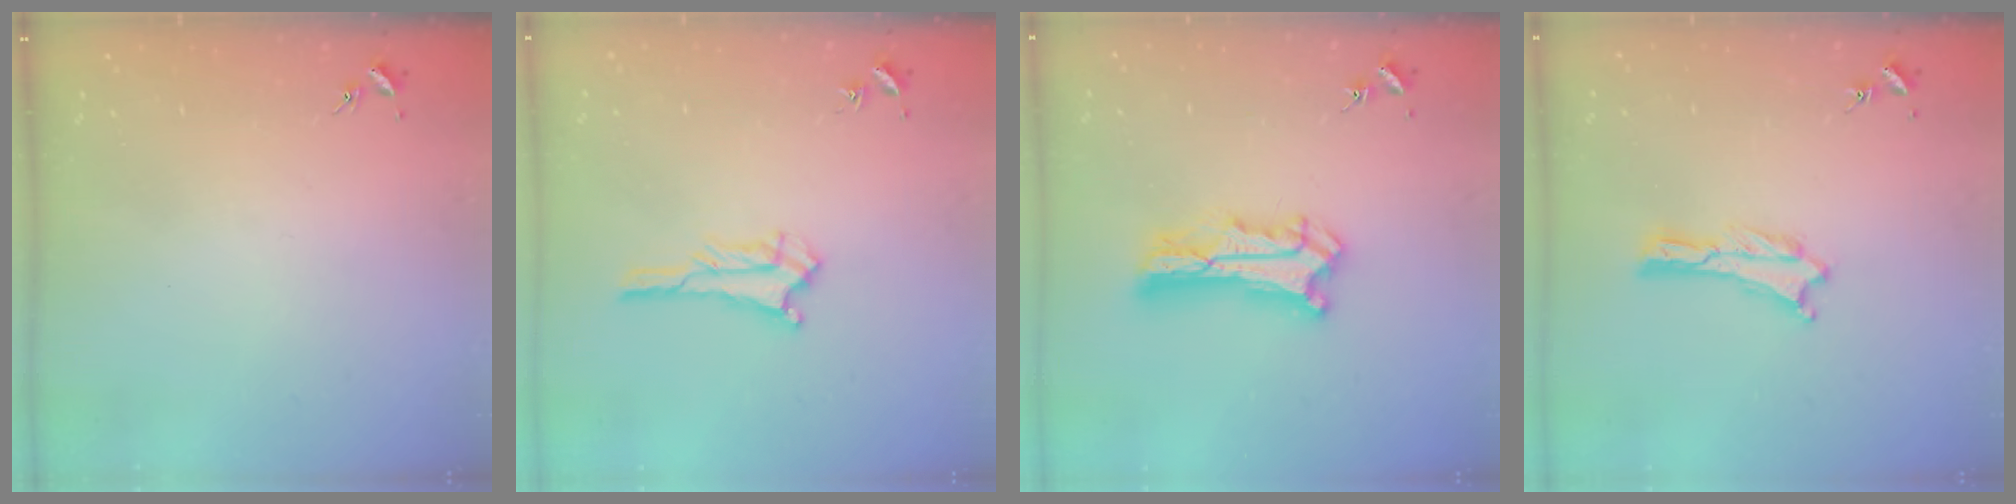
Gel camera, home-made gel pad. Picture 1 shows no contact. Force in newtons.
{"total": 2.3, "press": 2.2, "slide": 0.2}
{"total": 8.5, "press": 8.5, "slide": 0.6}
{"total": 0.0}